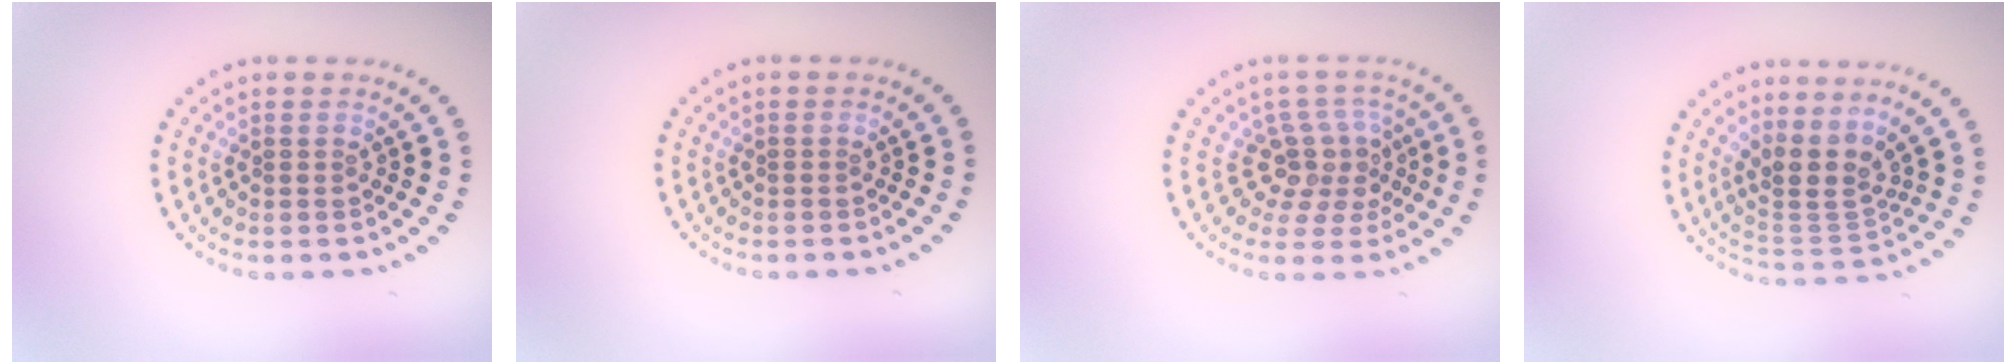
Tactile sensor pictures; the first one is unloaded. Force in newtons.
{"total": 0.0}
{"total": 3.8, "press": 2.8, "slide": 2.6}
{"total": 3.4, "press": 2.5, "slide": 2.4}